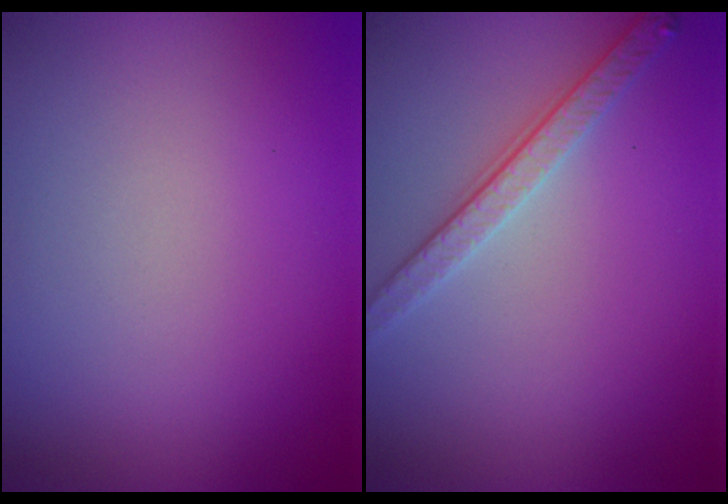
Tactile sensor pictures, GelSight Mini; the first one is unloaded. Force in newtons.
{"total": 2.8, "press": 2.6, "slide": 1.1}